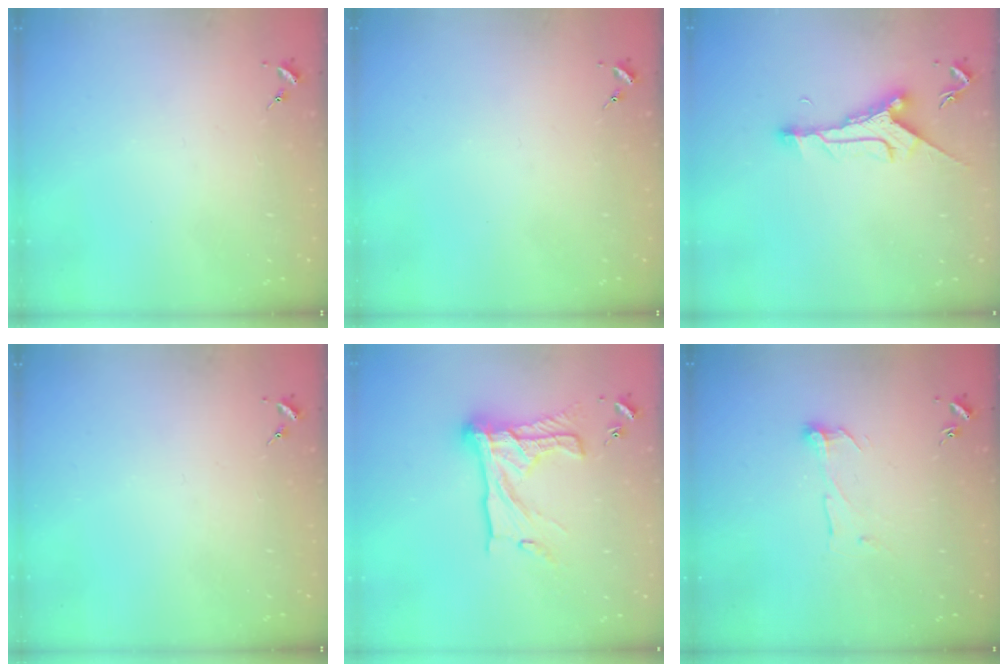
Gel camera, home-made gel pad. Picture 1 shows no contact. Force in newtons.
{"total": 0.0}
{"total": 10.0, "press": 9.9, "slide": 0.7}
{"total": 0.0}
{"total": 18.6, "press": 18.5, "slide": 1.1}
{"total": 6.5, "press": 6.5, "slide": 0.2}